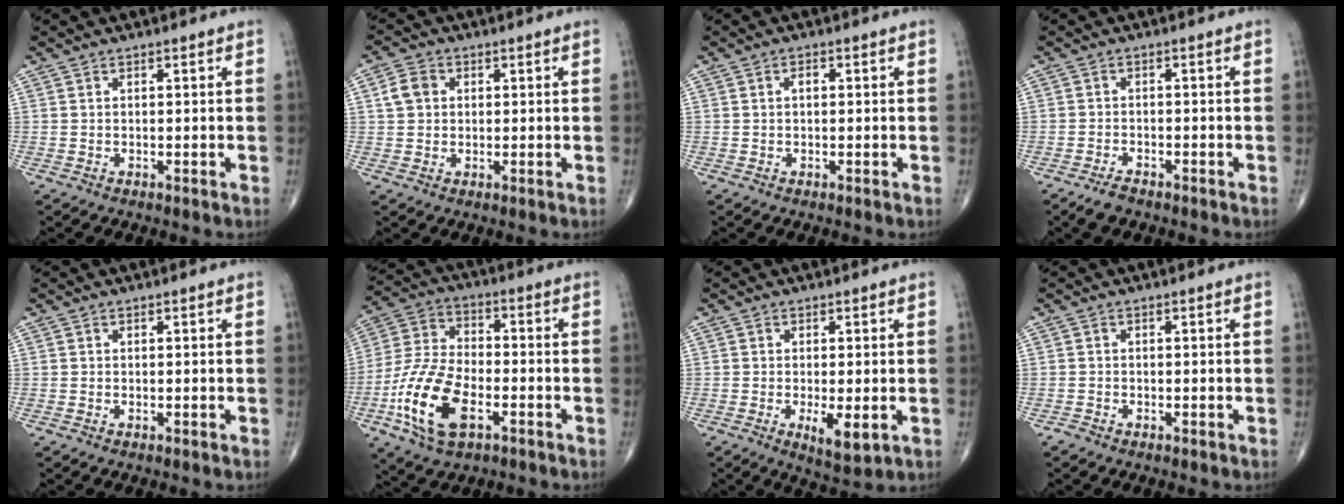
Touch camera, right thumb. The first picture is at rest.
{"total": 4.2, "force": [0.9, 3.5, 2.2], "torque": [-0.034, 0.006, 0.013]}
{"total": 1.4, "force": [0.2, 0.8, 1.1], "torque": [-0.016, 0.005, 0.000]}
{"total": 2.7, "force": [-2.2, 1.1, 1.2], "torque": [-0.027, 0.007, -0.038]}
{"total": 0.0}
{"total": 16.0, "force": [-6.0, 8.2, 12.4], "torque": [-0.253, 0.021, -0.115]}
{"total": 5.7, "force": [-1.4, 2.0, 5.1], "torque": [-0.083, -0.016, -0.018]}
{"total": 0.7, "force": [-0.6, 0.3, 0.0], "torque": [-0.002, 0.001, -0.016]}